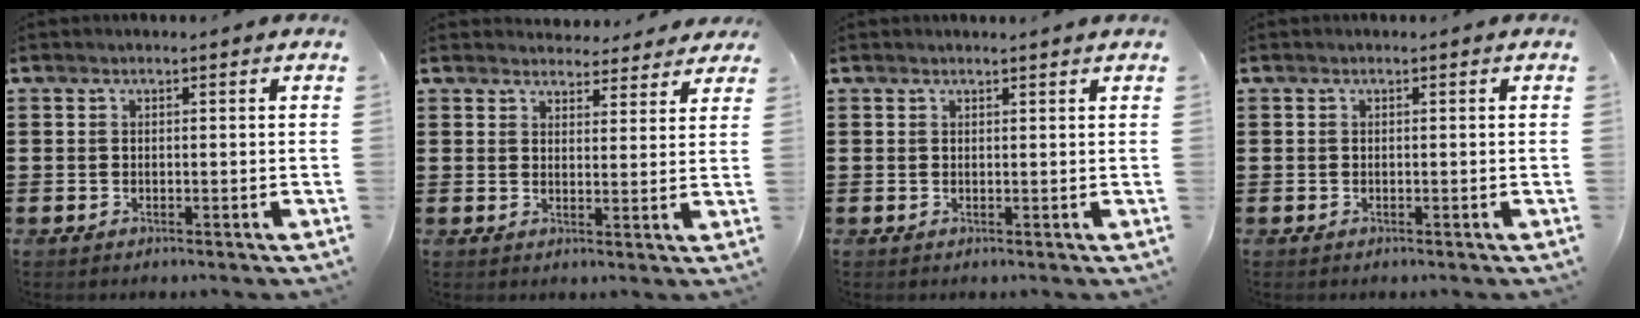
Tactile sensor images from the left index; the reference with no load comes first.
{"total": 3.8, "force": [3.7, 0.8, 0.4], "torque": [-0.012, -0.016, 0.067]}
{"total": 1.0, "force": [1.0, -0.1, 0.2], "torque": [-0.006, -0.003, 0.020]}
{"total": 0.0}